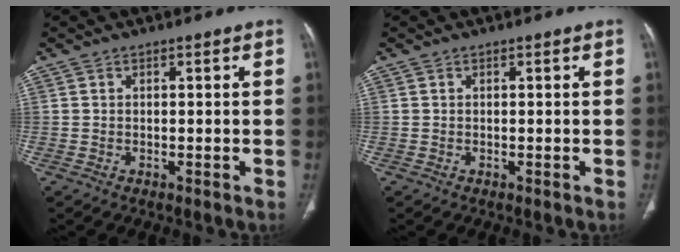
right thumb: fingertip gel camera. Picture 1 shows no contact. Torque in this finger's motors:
{"motor_torque": [0.01, 0.01, -0.28, 0.11, 0.00]}